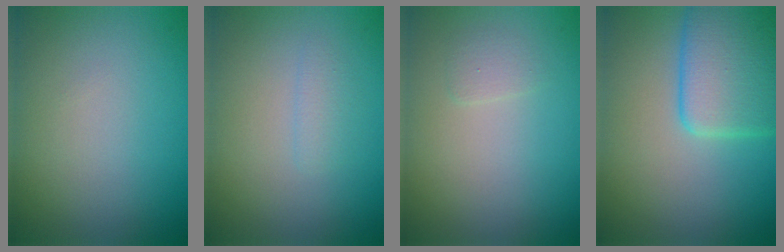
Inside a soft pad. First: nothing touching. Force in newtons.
{"total": 1.0, "press": 1.0, "slide": 0.1}
{"total": 0.8, "press": 0.8, "slide": 0.0}
{"total": 6.2, "press": 6.2, "slide": 0.4}